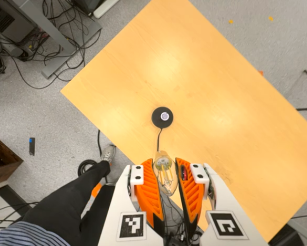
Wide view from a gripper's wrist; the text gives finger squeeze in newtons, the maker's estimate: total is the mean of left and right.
{"total": 22.1, "left": 26.0, "right": 18.2}